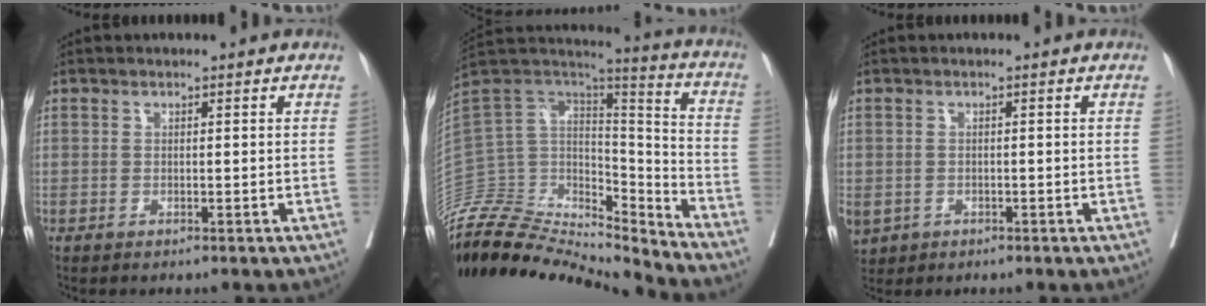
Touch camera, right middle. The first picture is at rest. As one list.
[{"total": 31.4, "force": [-28.0, 8.3, 11.6], "torque": [-0.274, 0.006, -0.454]}, {"total": 5.9, "force": [-2.3, 4.9, 2.3], "torque": [-0.070, -0.007, -0.029]}]